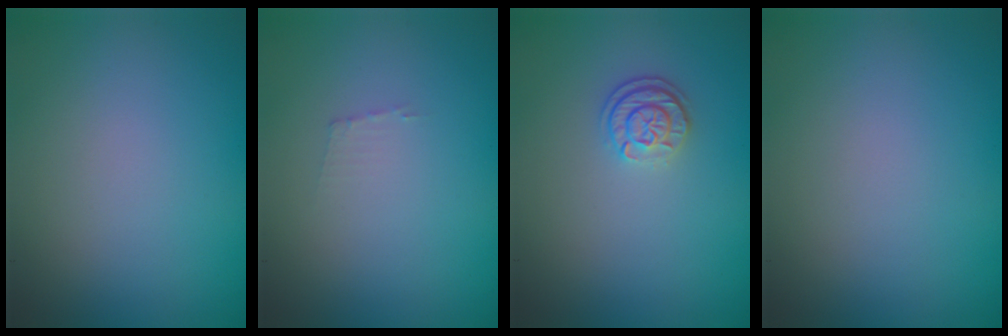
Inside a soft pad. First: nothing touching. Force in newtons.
{"total": 0.7, "press": 0.7, "slide": 0.1}
{"total": 1.8, "press": 1.5, "slide": 0.9}
{"total": 0.0}